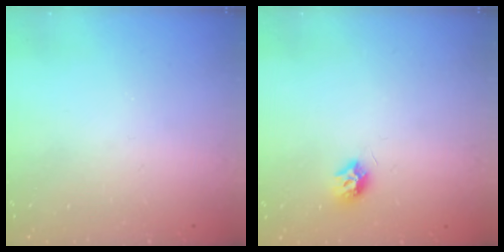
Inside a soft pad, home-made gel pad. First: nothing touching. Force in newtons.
{"total": 7.4, "press": 7.4, "slide": 0.2}